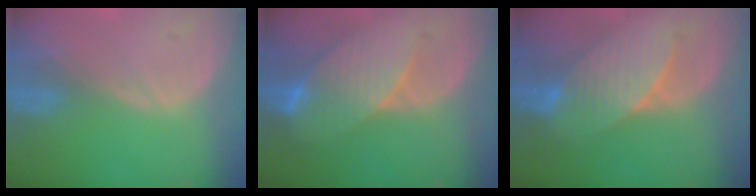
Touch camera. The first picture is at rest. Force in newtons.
{"total": 8.2, "press": 7.6, "slide": 3.1}
{"total": 7.1, "press": 7.0, "slide": 1.3}